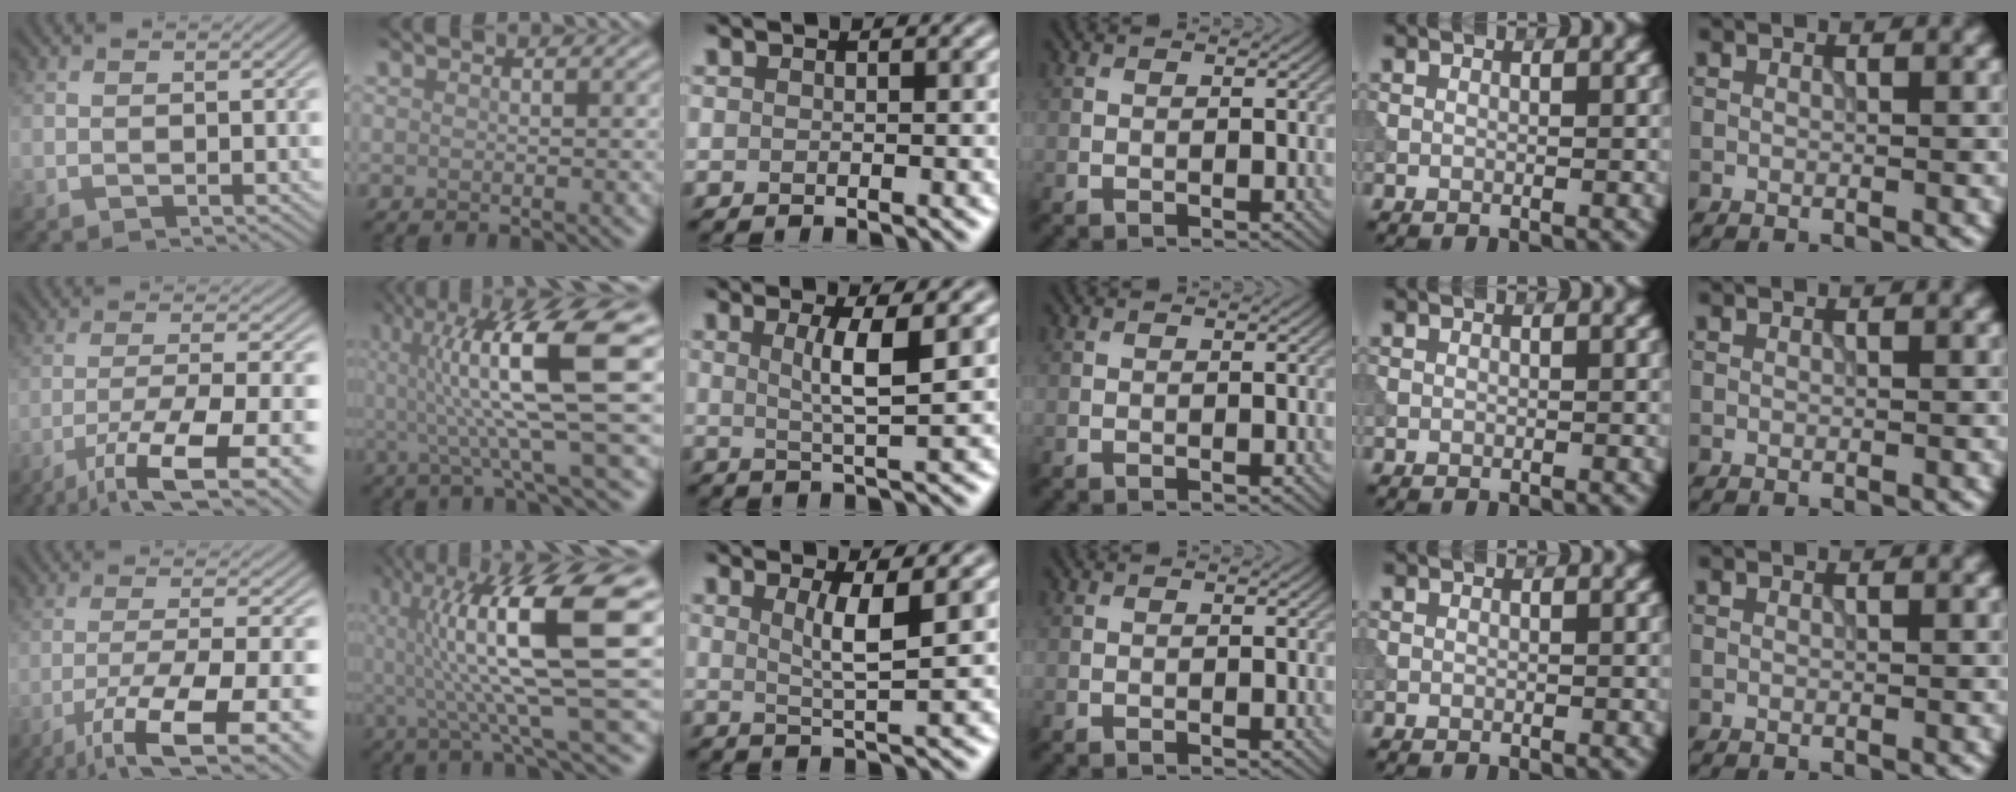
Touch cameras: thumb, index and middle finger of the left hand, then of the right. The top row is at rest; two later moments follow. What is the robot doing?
{"motion": "extract", "object": "tissue"}